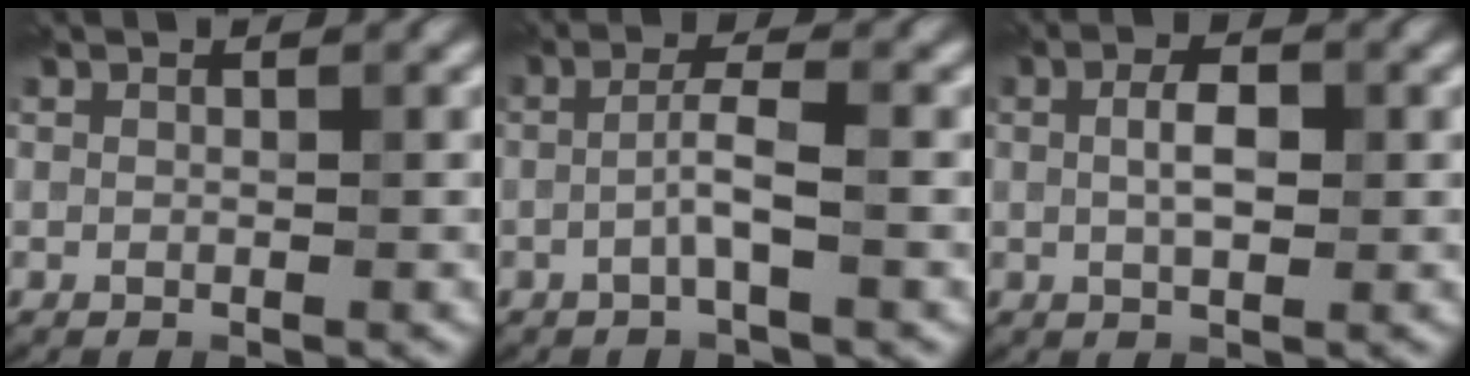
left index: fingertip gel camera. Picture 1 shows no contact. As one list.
[{"total": 2.2, "force": [-0.7, -0.1, 2.0], "torque": [-0.039, 0.012, -0.018]}, {"total": 2.5, "force": [0.3, 1.0, 2.3], "torque": [-0.045, 0.001, 0.003]}]